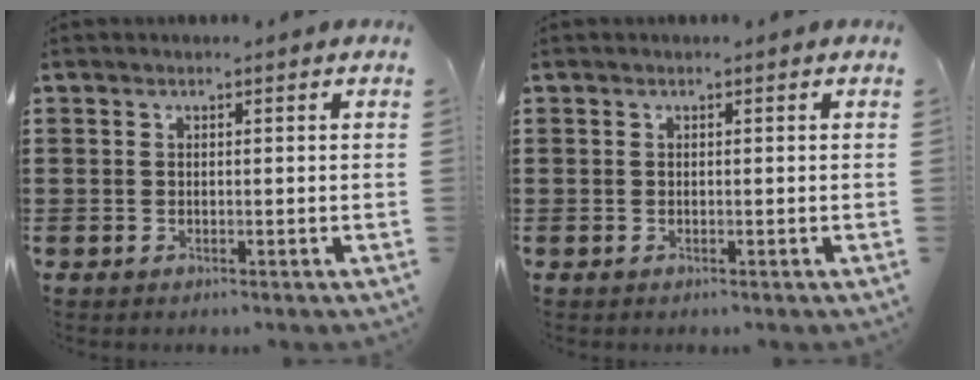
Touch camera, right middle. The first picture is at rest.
{"total": 0.0}